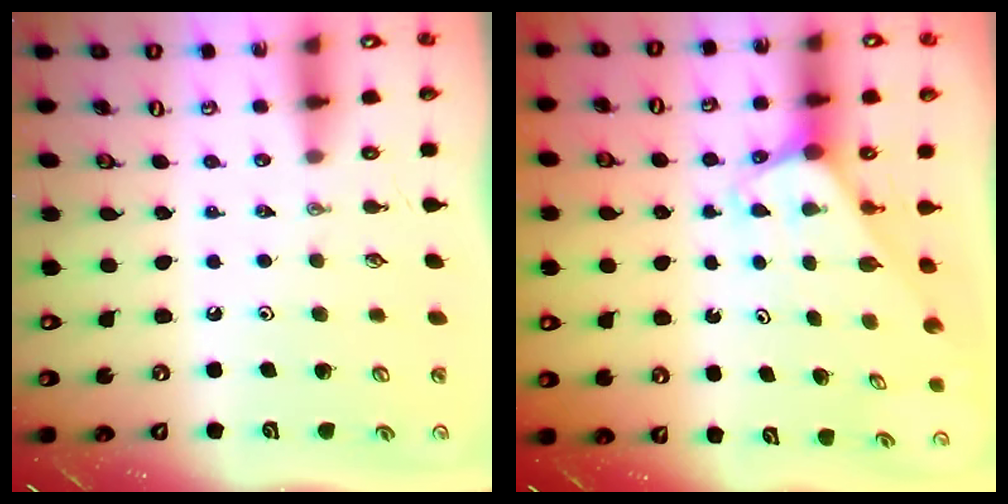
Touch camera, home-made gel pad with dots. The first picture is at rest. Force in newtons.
{"total": 1.8, "press": 1.8, "slide": 0.1}